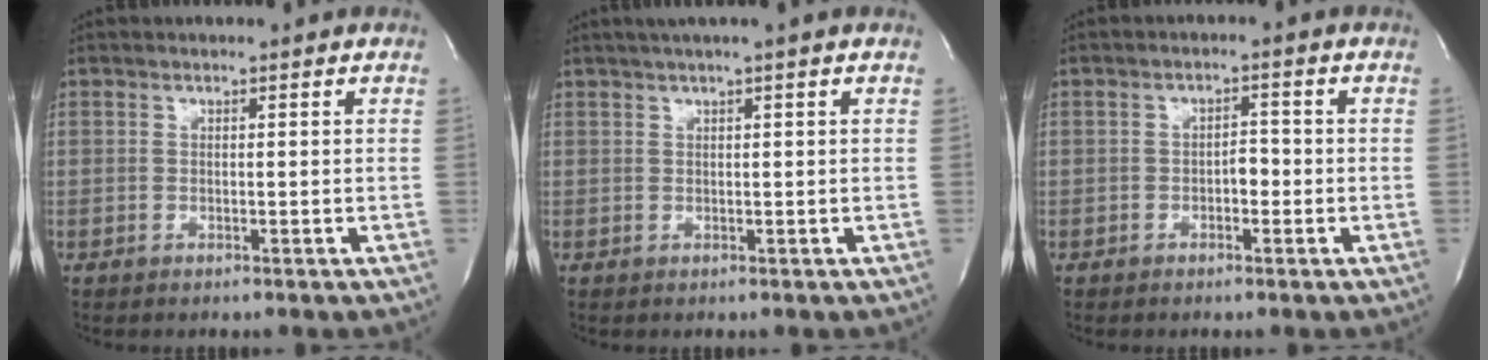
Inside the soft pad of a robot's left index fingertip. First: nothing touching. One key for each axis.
{"total": 2.9, "fx": 2.0, "fy": -0.7, "fz": 2.0, "tx": -0.037, "ty": 0.014, "tz": 0.037}
{"total": 2.3, "fx": -0.8, "fy": 1.1, "fz": 1.8, "tx": -0.023, "ty": 0.006, "tz": -0.012}